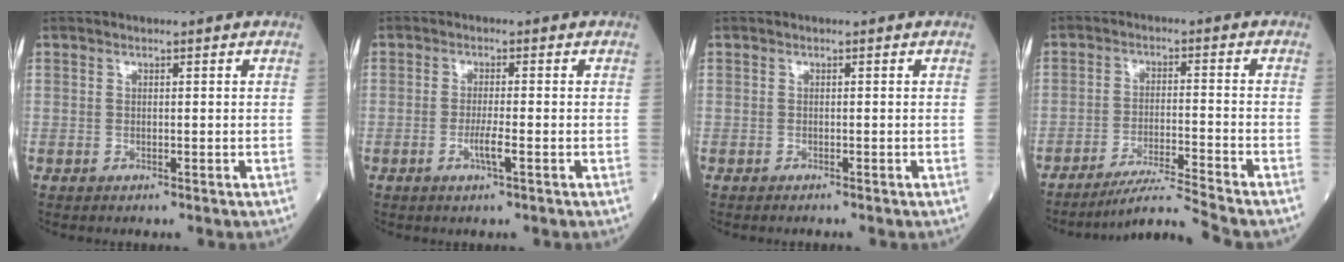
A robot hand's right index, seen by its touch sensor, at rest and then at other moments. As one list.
[{"total": 2.7, "force": [-1.0, -0.1, 2.5], "torque": [-0.050, -0.003, -0.019]}, {"total": 0.6, "force": [-0.6, -0.1, 0.1], "torque": [-0.004, -0.001, -0.011]}, {"total": 8.0, "force": [-7.2, -2.7, 2.3], "torque": [-0.035, -0.019, -0.127]}]